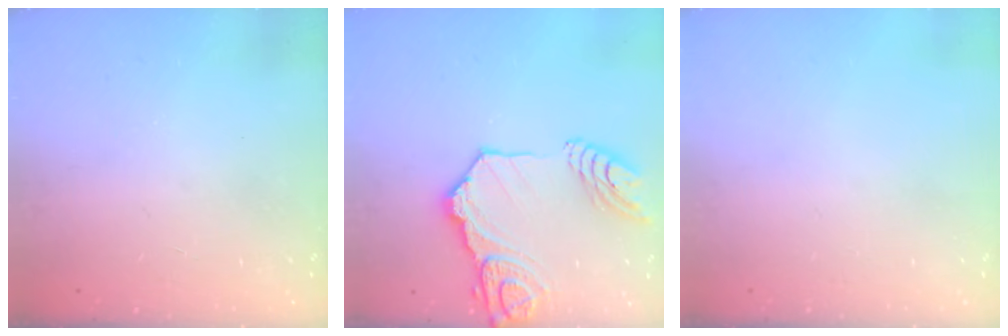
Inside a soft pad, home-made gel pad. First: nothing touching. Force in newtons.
{"total": 18.2, "press": 18.1, "slide": 2.0}
{"total": 0.0}